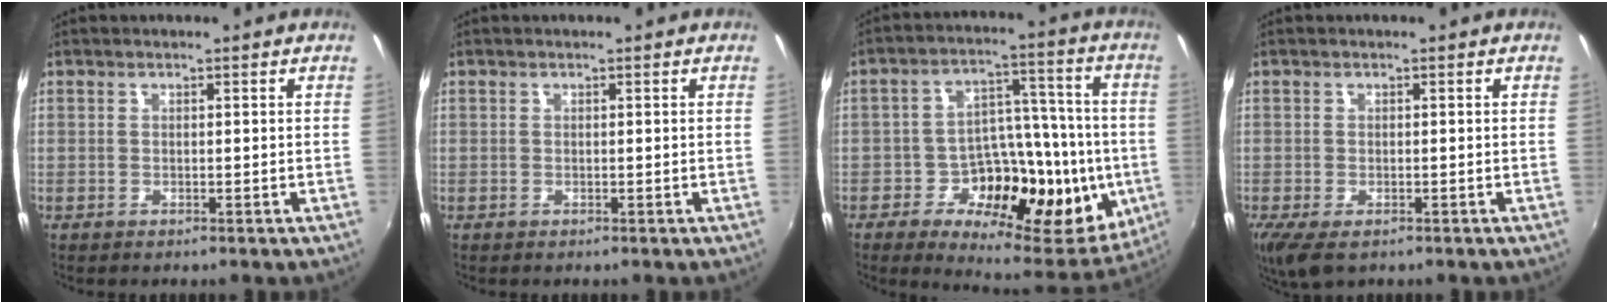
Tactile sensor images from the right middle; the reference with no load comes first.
{"total": 0.0}
{"total": 22.3, "force": [-5.1, 14.0, 16.6], "torque": [-0.253, 0.011, -0.065]}
{"total": 5.9, "force": [-3.4, 2.5, 4.1], "torque": [-0.084, -0.029, -0.052]}